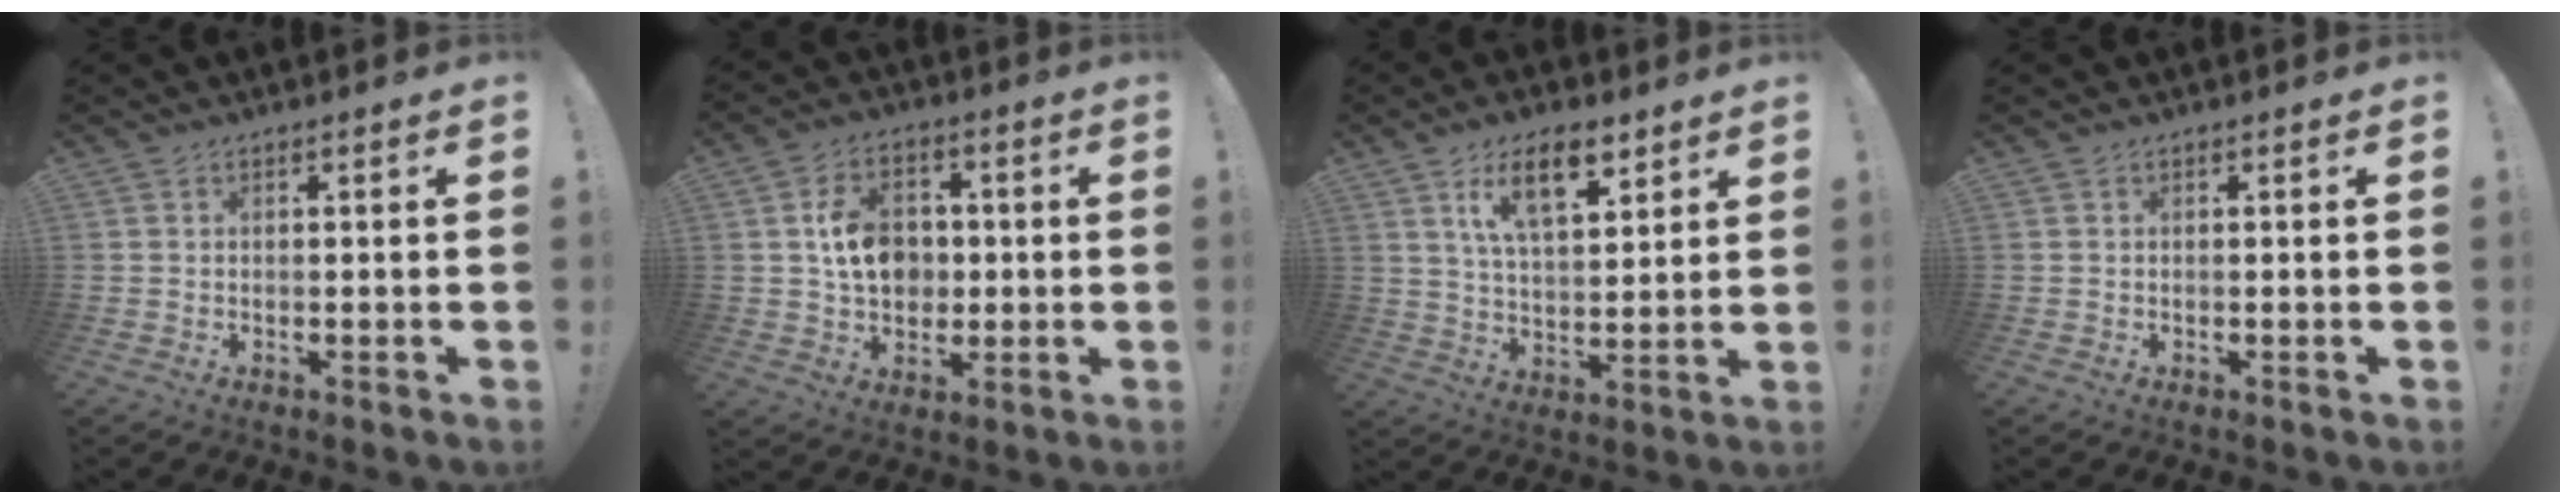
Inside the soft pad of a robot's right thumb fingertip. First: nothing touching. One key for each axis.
{"total": 11.8, "fx": 1.0, "fy": 9.3, "fz": 7.2, "tx": -0.112, "ty": 0.014, "tz": 0.025}
{"total": 12.1, "fx": 6.9, "fy": 4.9, "fz": 8.7, "tx": -0.148, "ty": -0.017, "tz": 0.121}
{"total": 0.0}